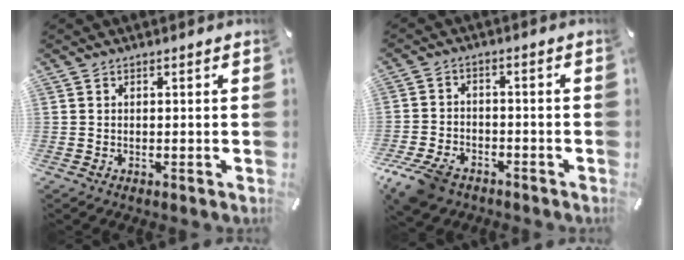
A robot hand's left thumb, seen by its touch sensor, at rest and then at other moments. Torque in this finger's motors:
{"motor_torque": [-0.06, 1.06, 0.80, 0.64, 0.18]}